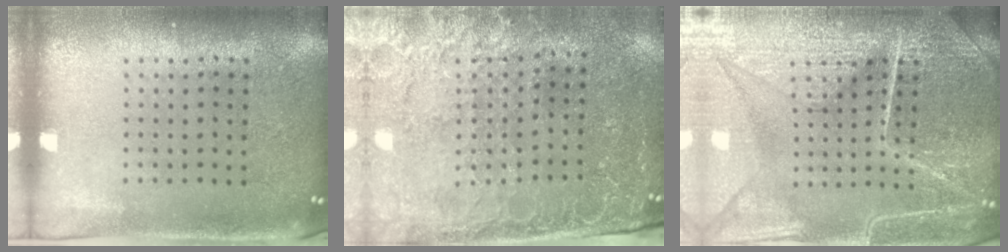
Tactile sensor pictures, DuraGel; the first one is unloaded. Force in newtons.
{"total": 2.9, "press": 2.8, "slide": 0.8}
{"total": 7.0, "press": 7.0, "slide": 0.8}